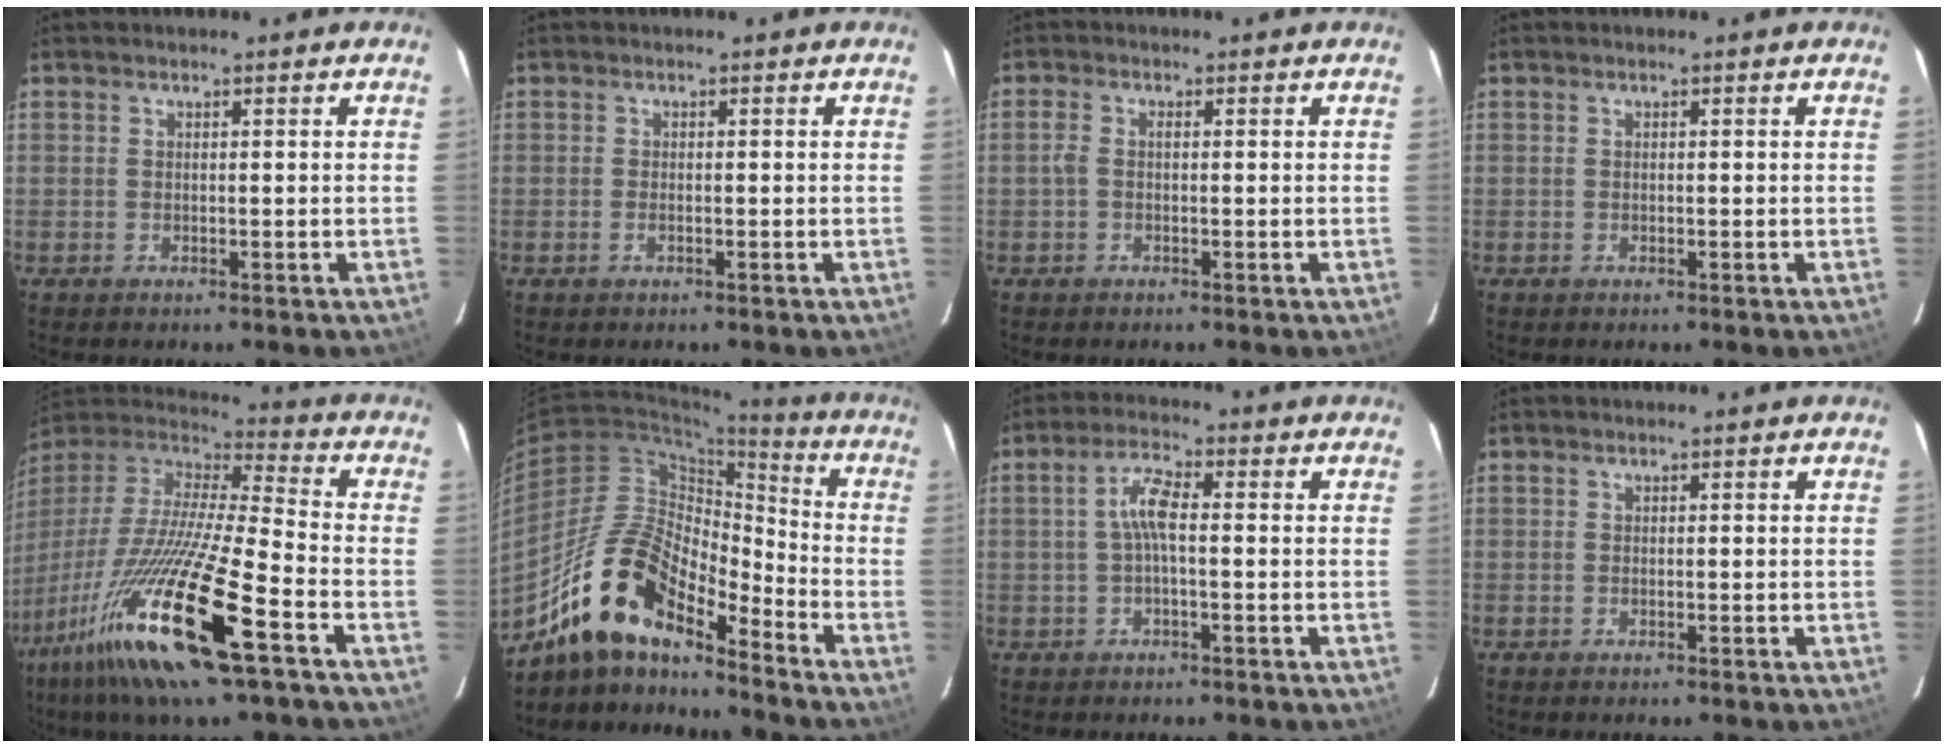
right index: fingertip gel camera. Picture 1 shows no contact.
{"total": 1.1, "force": [-0.5, 0.5, 0.8], "torque": [-0.016, 0.001, -0.009]}
{"total": 1.9, "force": [-0.1, 1.0, 1.6], "torque": [-0.035, 0.005, -0.006]}
{"total": 0.0}
{"total": 28.1, "force": [-15.1, 2.9, 23.5], "torque": [-0.432, -0.072, -0.282]}
{"total": 16.2, "force": [-12.8, 5.2, 8.6], "torque": [-0.158, 0.003, -0.252]}
{"total": 4.5, "force": [-0.3, 1.0, 4.3], "torque": [-0.088, 0.013, -0.005]}
{"total": 0.0}